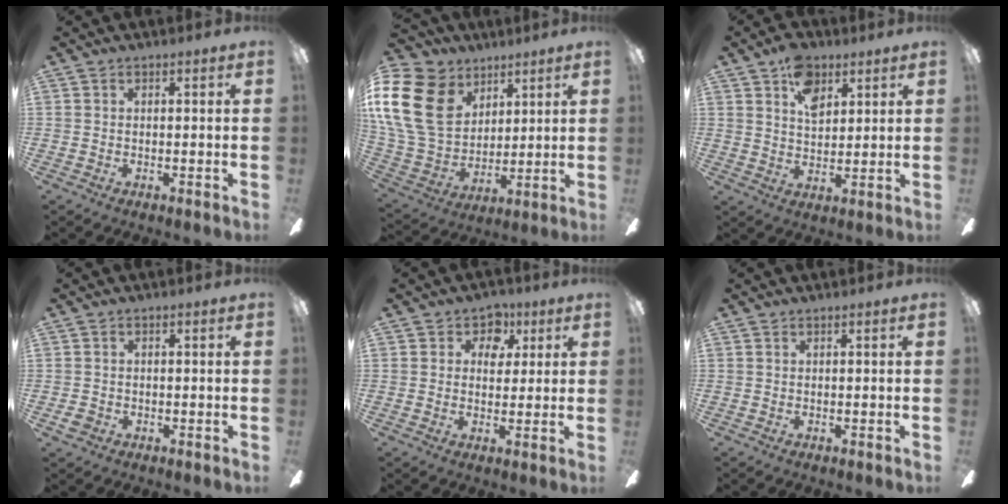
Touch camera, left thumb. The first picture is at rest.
{"total": 21.2, "force": [8.1, 15.8, 11.6], "torque": [-0.280, -0.030, 0.151]}
{"total": 8.7, "force": [4.8, 5.4, 4.9], "torque": [-0.069, -0.009, 0.085]}
{"total": 2.2, "force": [-1.0, 1.7, 0.8], "torque": [-0.020, 0.004, -0.023]}
{"total": 6.2, "force": [2.5, 5.2, 2.4], "torque": [-0.022, -0.005, 0.039]}
{"total": 0.0}